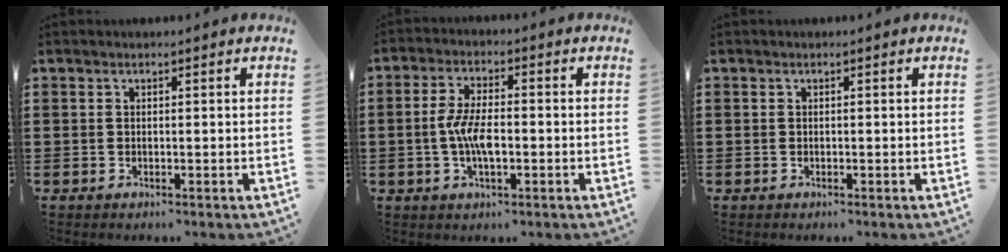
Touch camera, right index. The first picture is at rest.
{"total": 6.1, "force": [-1.0, 2.4, 5.5], "torque": [-0.124, -0.001, -0.026]}
{"total": 0.0}